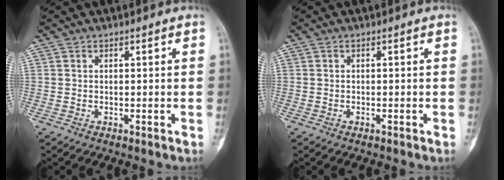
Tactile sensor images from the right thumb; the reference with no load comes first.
{"total": 0.0}